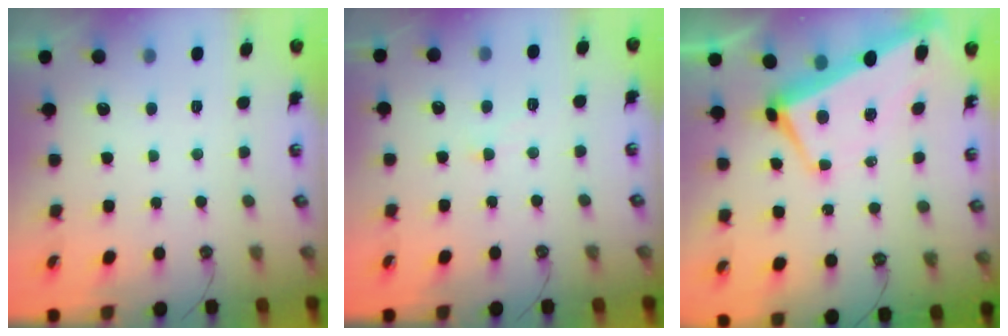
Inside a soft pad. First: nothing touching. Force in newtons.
{"total": 2.0, "press": 2.0, "slide": 0.2}
{"total": 1.7, "press": 1.1, "slide": 1.3}